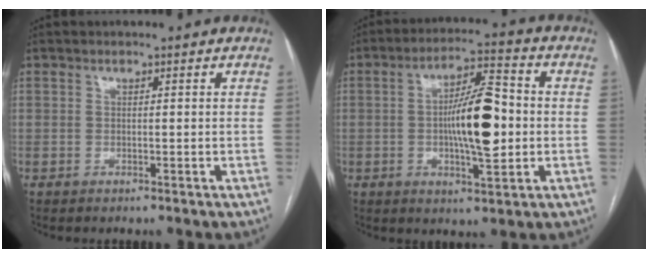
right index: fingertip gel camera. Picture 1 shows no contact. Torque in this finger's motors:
{"motor_torque": [1.39, -0.04, 0.73, 0.16]}